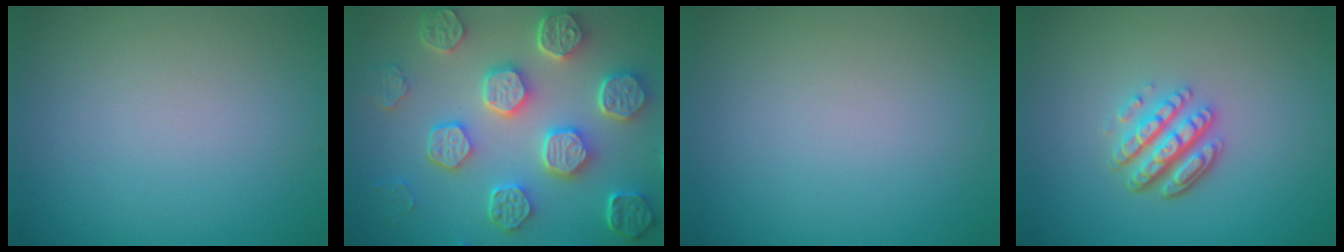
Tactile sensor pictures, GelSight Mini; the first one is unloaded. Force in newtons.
{"total": 8.3, "press": 6.4, "slide": 5.3}
{"total": 0.0}
{"total": 4.4, "press": 3.3, "slide": 2.9}